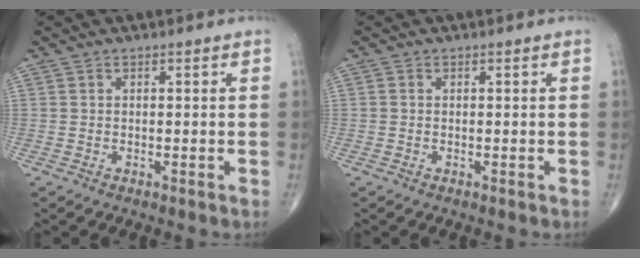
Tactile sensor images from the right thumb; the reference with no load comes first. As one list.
[{"total": 0.0}]